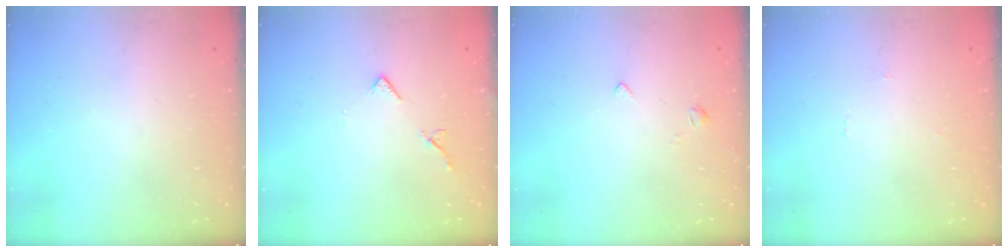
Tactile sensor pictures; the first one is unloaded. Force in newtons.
{"total": 5.4, "press": 5.3, "slide": 0.7}
{"total": 2.2, "press": 2.2, "slide": 0.5}
{"total": 0.0}